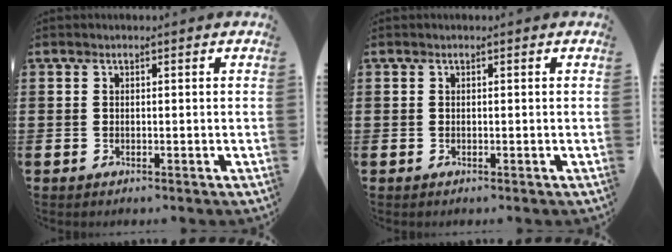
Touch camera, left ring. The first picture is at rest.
{"total": 0.0}